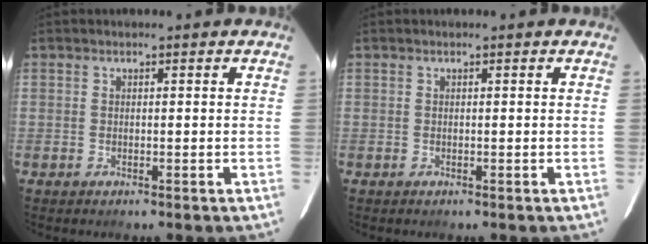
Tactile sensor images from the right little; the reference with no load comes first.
{"total": 0.0}